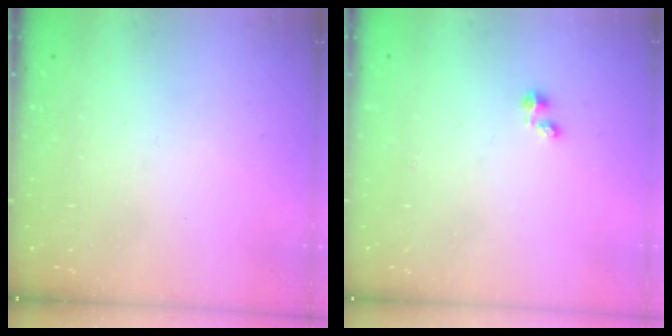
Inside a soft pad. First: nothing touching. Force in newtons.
{"total": 0.0}